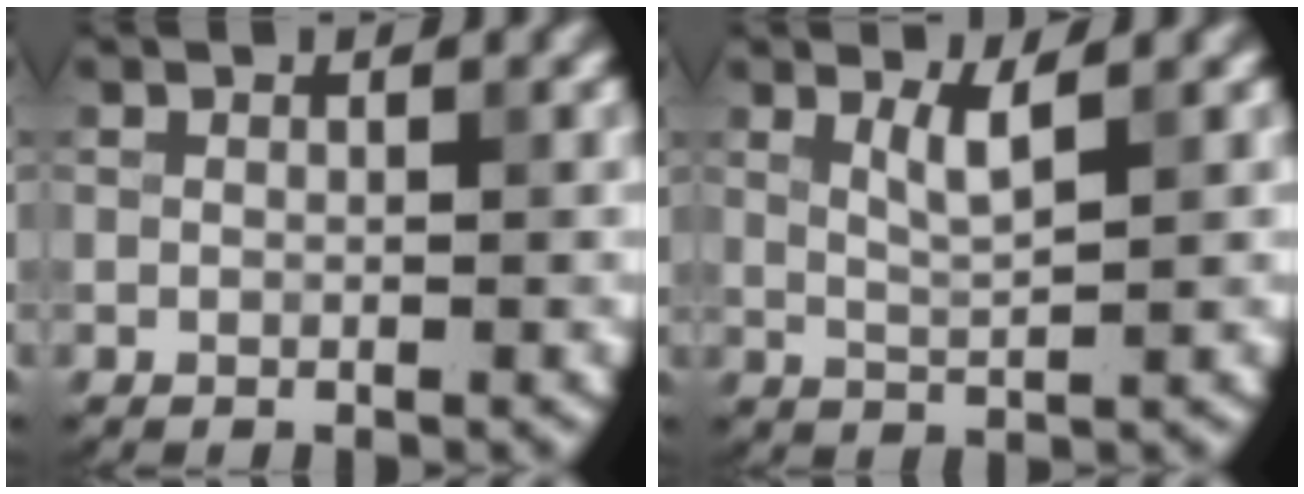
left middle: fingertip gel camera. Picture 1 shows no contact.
{"total": 2.1, "force": [1.1, 0.5, 1.8], "torque": [-0.030, -0.004, 0.022]}